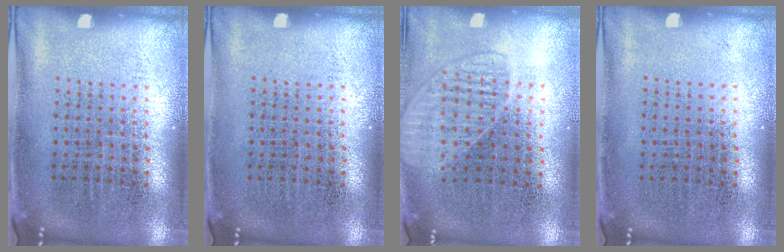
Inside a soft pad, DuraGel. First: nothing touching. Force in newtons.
{"total": 0.0}
{"total": 1.5, "press": 1.4, "slide": 0.5}
{"total": 0.0}